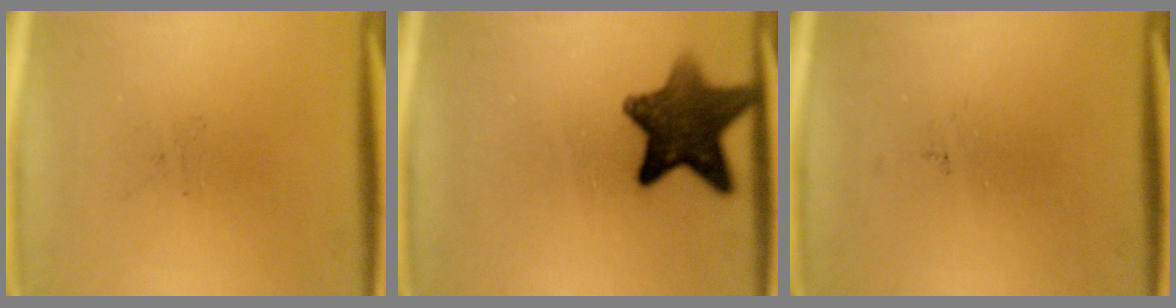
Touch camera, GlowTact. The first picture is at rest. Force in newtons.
{"total": 11.0}
{"total": 0.0}